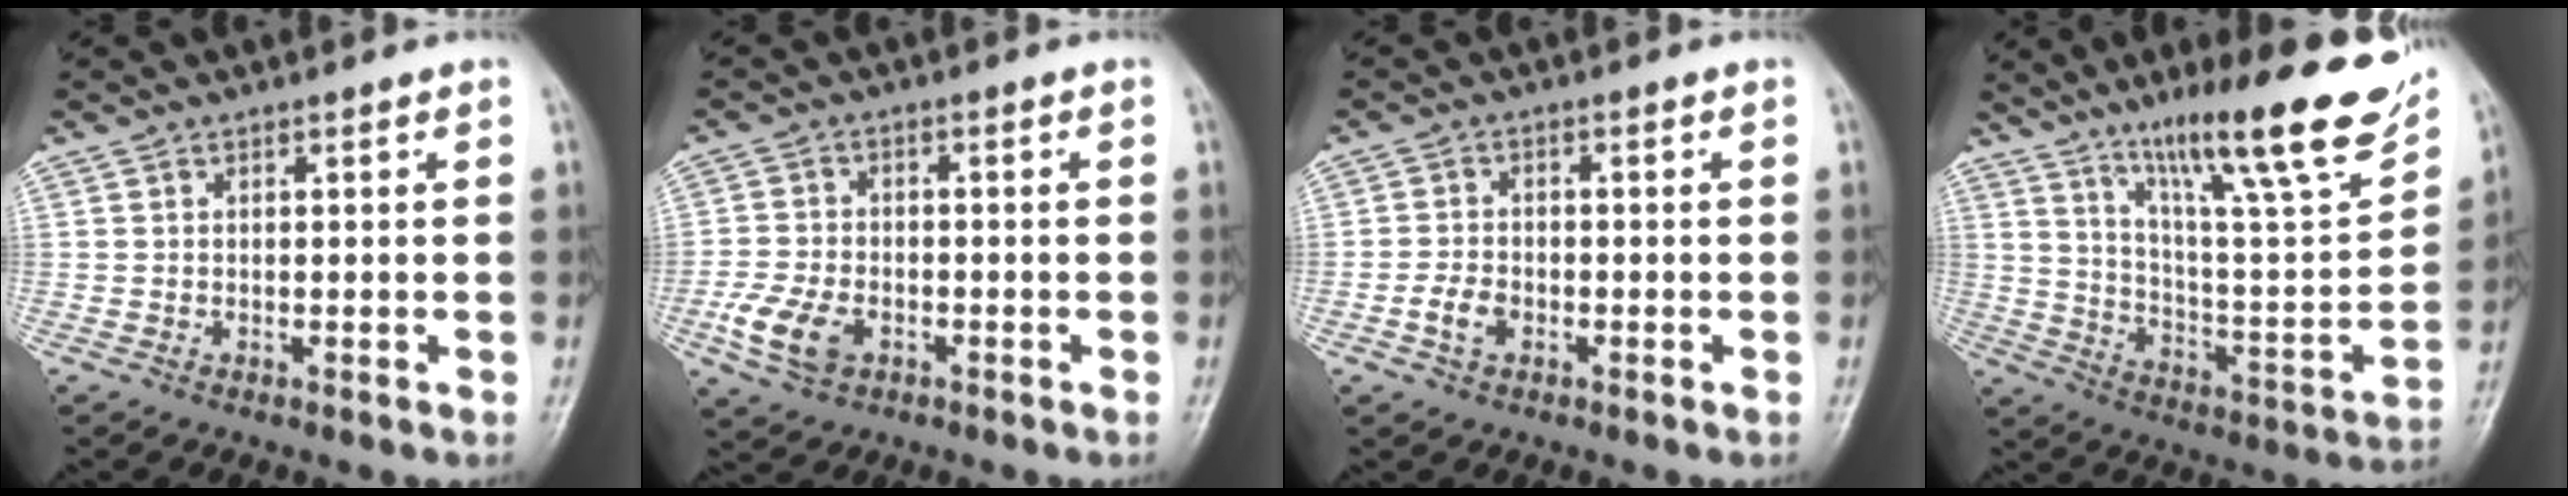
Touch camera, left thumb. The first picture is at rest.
{"total": 7.6, "force": [-3.1, 5.0, 4.9], "torque": [-0.102, 0.008, -0.057]}
{"total": 3.7, "force": [-1.5, 2.5, 2.2], "torque": [-0.039, 0.011, -0.031]}
{"total": 24.6, "force": [15.6, 4.4, 18.5], "torque": [-0.258, -0.055, 0.254]}